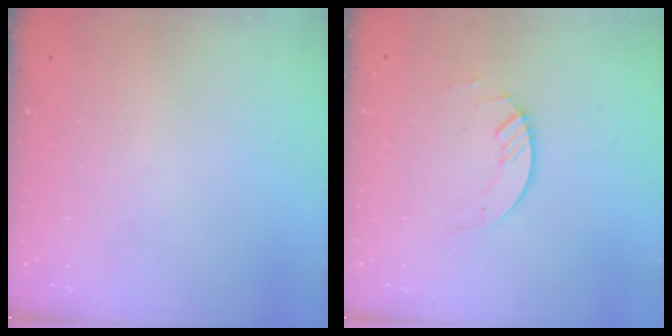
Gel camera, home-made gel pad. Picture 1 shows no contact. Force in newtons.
{"total": 3.6, "press": 3.6, "slide": 0.4}